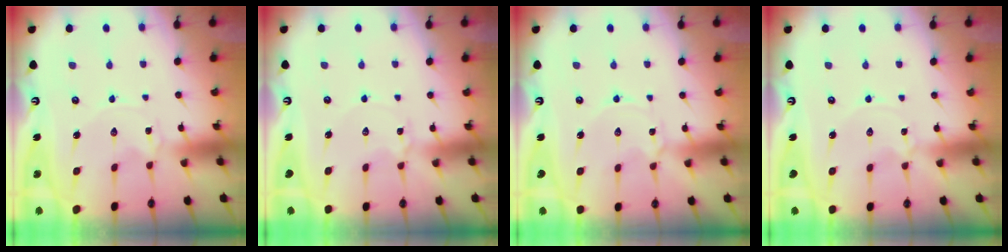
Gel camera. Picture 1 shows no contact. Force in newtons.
{"total": 2.9, "press": 2.9, "slide": 0.4}
{"total": 1.7, "press": 1.7, "slide": 0.3}
{"total": 0.0}